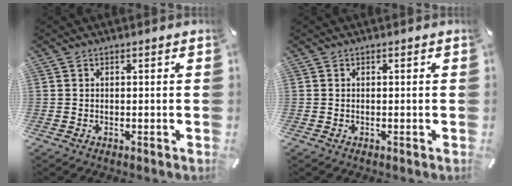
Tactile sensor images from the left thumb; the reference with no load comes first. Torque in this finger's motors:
{"motor_torque": [-0.03, 0.15, -0.05, -0.11, 0.00]}